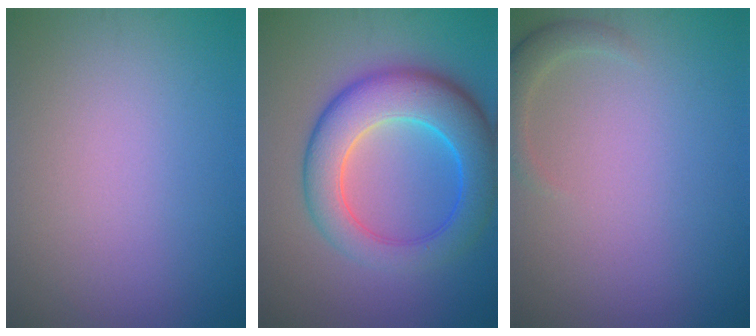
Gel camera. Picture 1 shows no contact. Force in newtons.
{"total": 8.9, "press": 8.9, "slide": 0.3}
{"total": 1.8, "press": 1.8, "slide": 0.3}